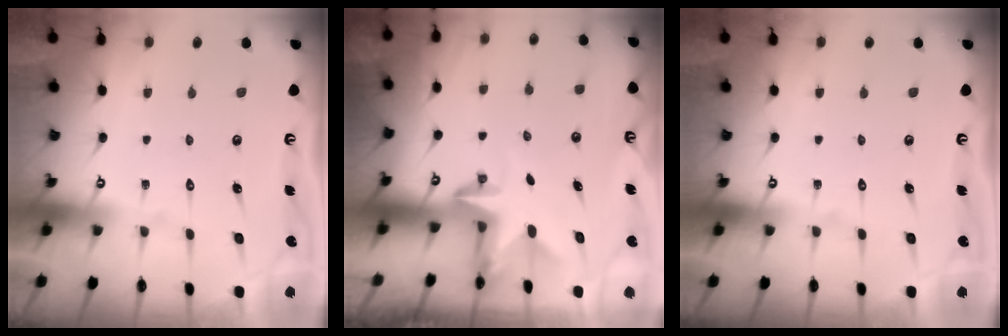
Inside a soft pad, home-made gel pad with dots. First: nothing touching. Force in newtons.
{"total": 2.4, "press": 2.3, "slide": 0.4}
{"total": 0.0}